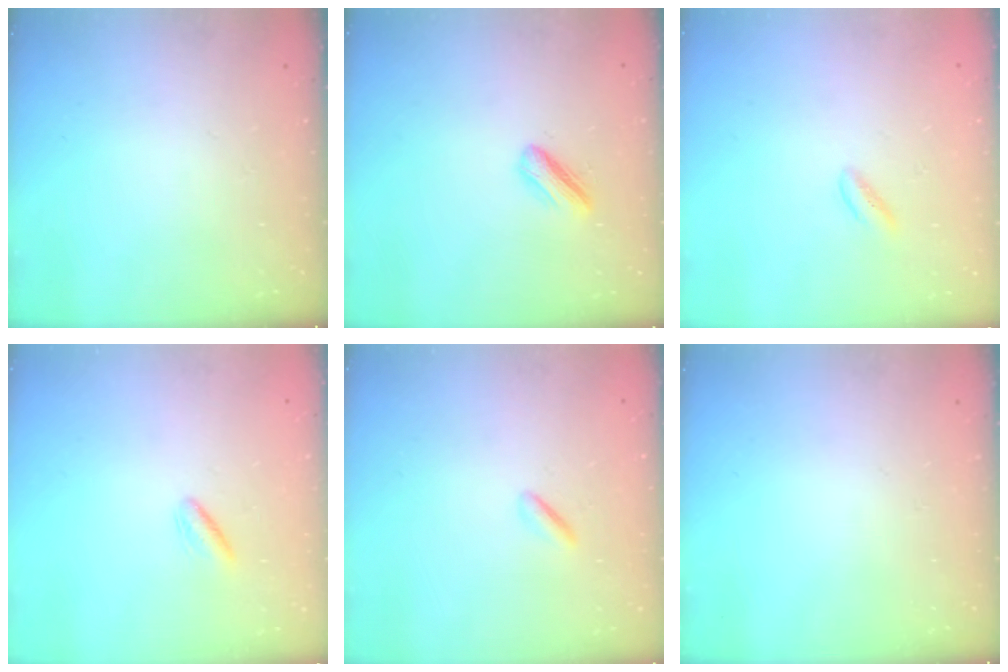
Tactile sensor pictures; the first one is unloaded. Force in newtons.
{"total": 3.7, "press": 3.7, "slide": 0.2}
{"total": 1.3, "press": 1.1, "slide": 0.6}
{"total": 2.5, "press": 2.3, "slide": 1.1}
{"total": 0.5, "press": 0.0, "slide": 0.5}
{"total": 0.0}